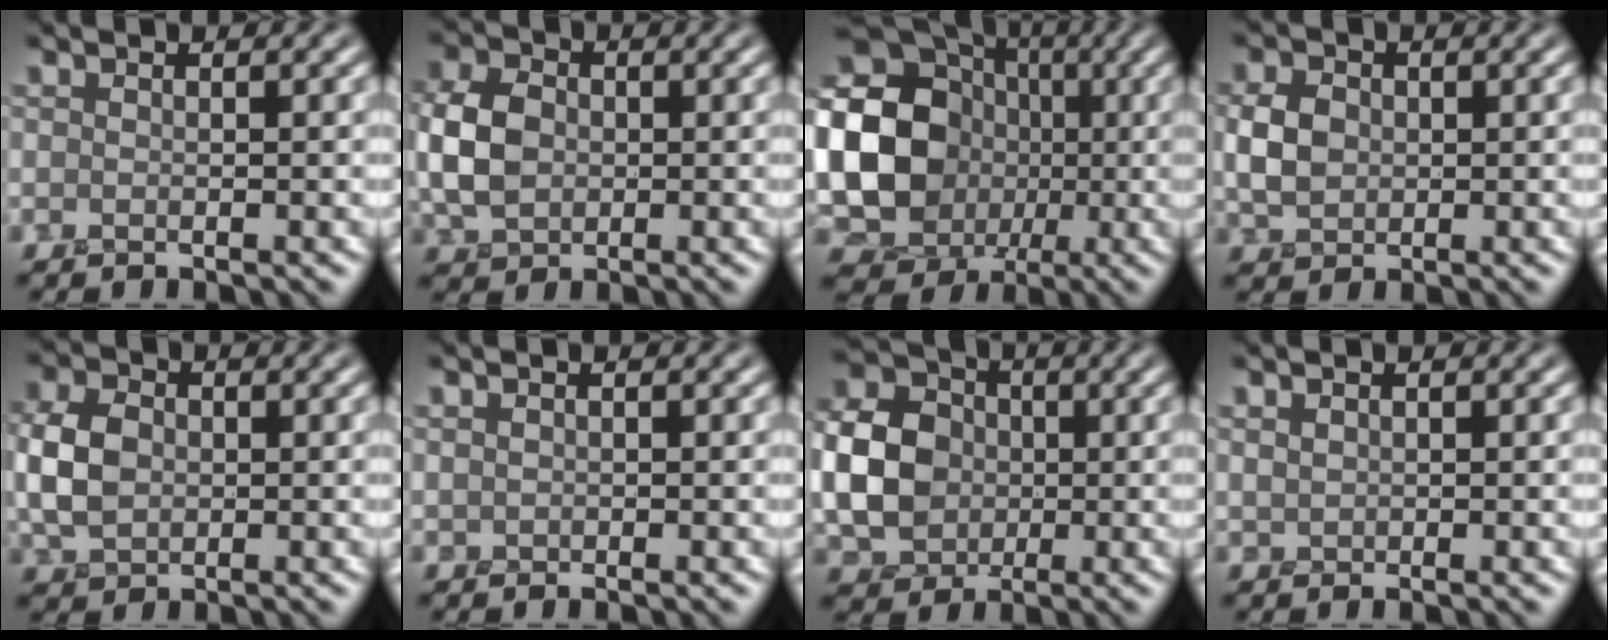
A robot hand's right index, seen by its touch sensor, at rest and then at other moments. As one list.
[{"total": 5.4, "force": [-0.1, 4.1, 3.5], "torque": [-0.087, 0.007, -0.010]}, {"total": 19.4, "force": [0.0, 17.5, 8.4], "torque": [-0.216, 0.008, -0.039]}, {"total": 3.3, "force": [0.1, 2.6, 2.0], "torque": [-0.050, 0.003, -0.002]}, {"total": 4.8, "force": [0.0, 3.6, 3.2], "torque": [-0.078, 0.006, -0.006]}, {"total": 0.5, "force": [0.1, 0.4, 0.3], "torque": [-0.006, 0.003, 0.000]}, {"total": 7.0, "force": [-0.2, 5.7, 4.0], "torque": [-0.095, 0.013, -0.012]}, {"total": 0.7, "force": [0.4, 0.5, 0.3], "torque": [-0.007, 0.003, 0.008]}]